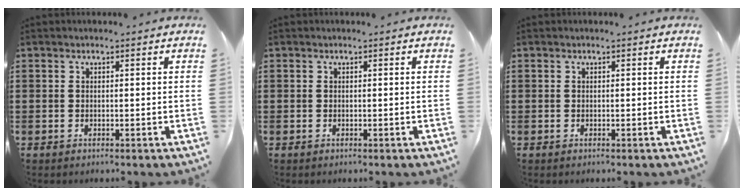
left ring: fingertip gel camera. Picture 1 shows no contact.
{"total": 0.0}
{"total": 0.0}